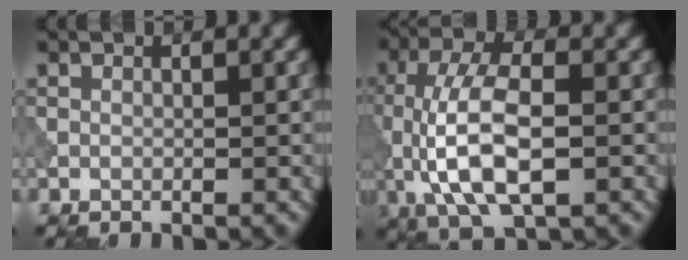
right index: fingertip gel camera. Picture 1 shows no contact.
{"total": 8.7, "force": [-1.4, 3.6, 7.8], "torque": [-0.157, 0.009, -0.030]}